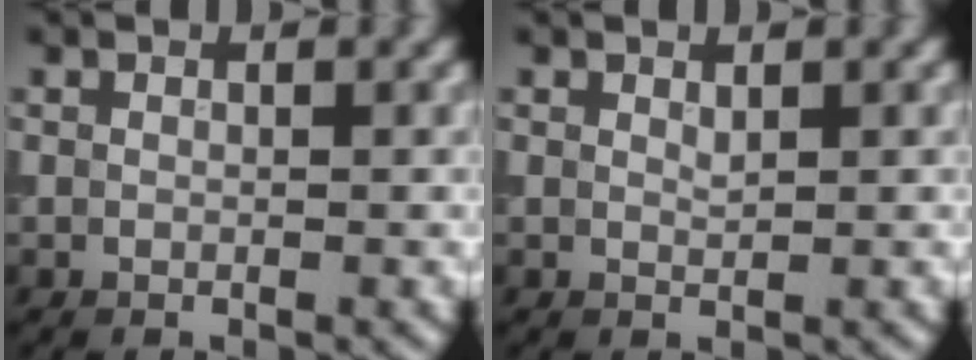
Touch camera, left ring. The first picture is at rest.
{"total": 0.5, "force": [0.4, 0.1, 0.3], "torque": [-0.007, -0.002, 0.009]}